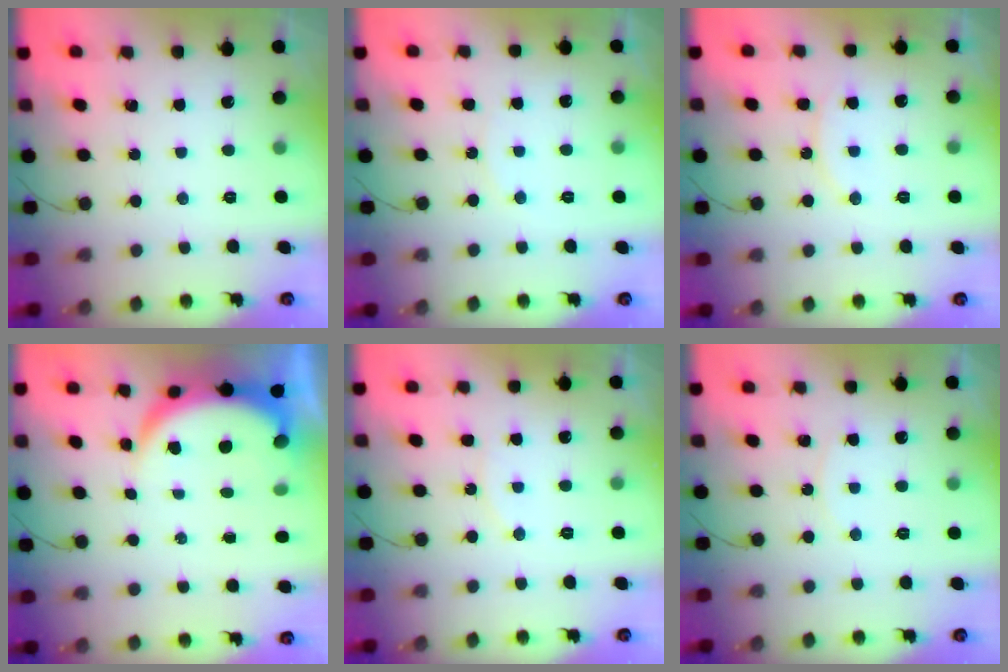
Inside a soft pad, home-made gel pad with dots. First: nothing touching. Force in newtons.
{"total": 5.0, "press": 5.0, "slide": 0.6}
{"total": 8.0, "press": 8.0, "slide": 0.5}
{"total": 6.4, "press": 6.4, "slide": 0.9}
{"total": 5.5, "press": 5.5, "slide": 0.5}
{"total": 3.0, "press": 3.0, "slide": 0.5}